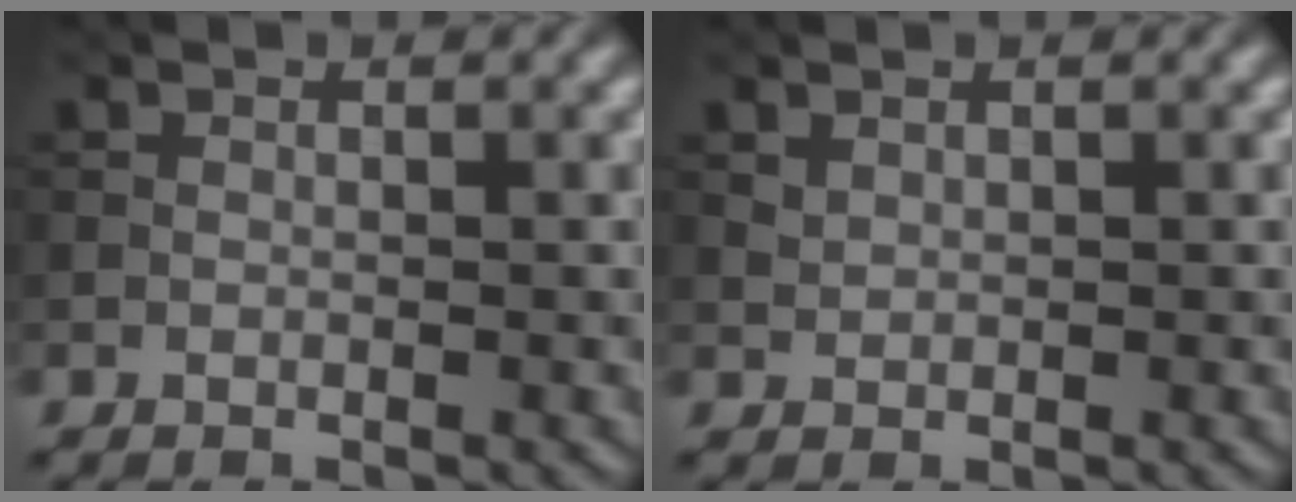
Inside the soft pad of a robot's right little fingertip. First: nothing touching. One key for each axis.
{"total": 0.7, "fx": 0.5, "fy": 0.4, "fz": 0.3, "tx": -0.010, "ty": -0.003, "tz": 0.016}